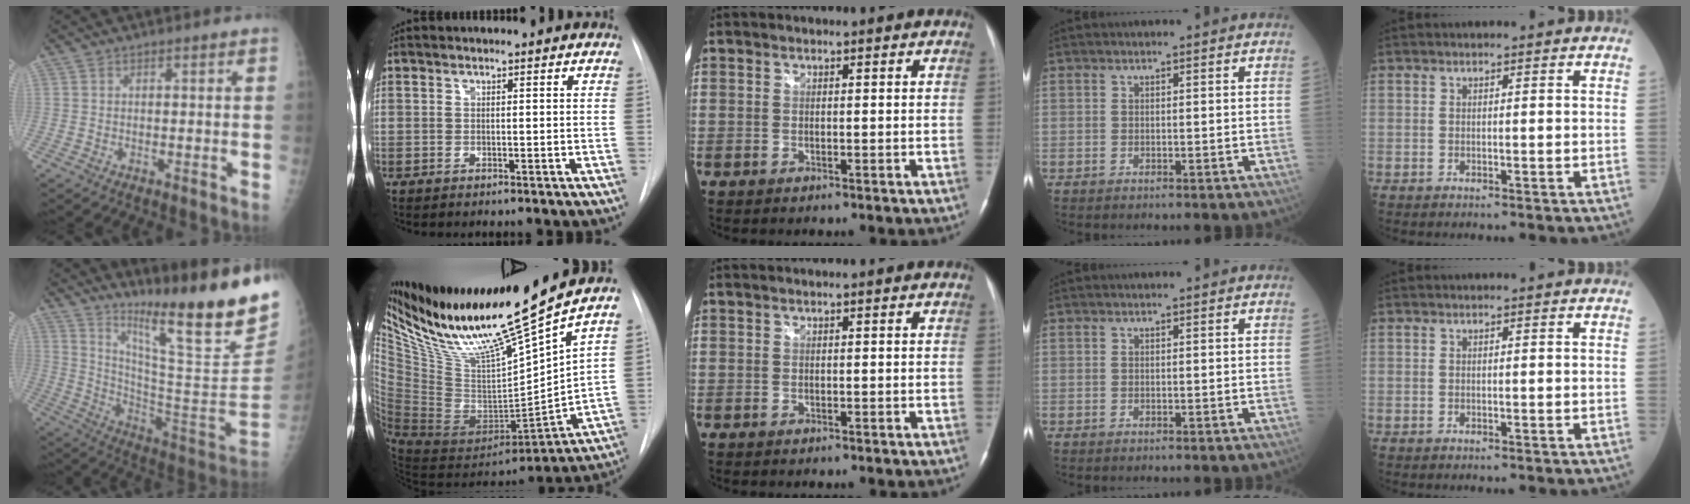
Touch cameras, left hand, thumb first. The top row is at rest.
{"thumb": {"total": 26.2, "force": [19.0, 1.4, 18.0], "torque": [-0.260, -0.130, 0.296]}, "index": {"total": 26.8, "force": [20.6, 0.5, 17.2], "torque": [-0.290, -0.023, 0.369]}}